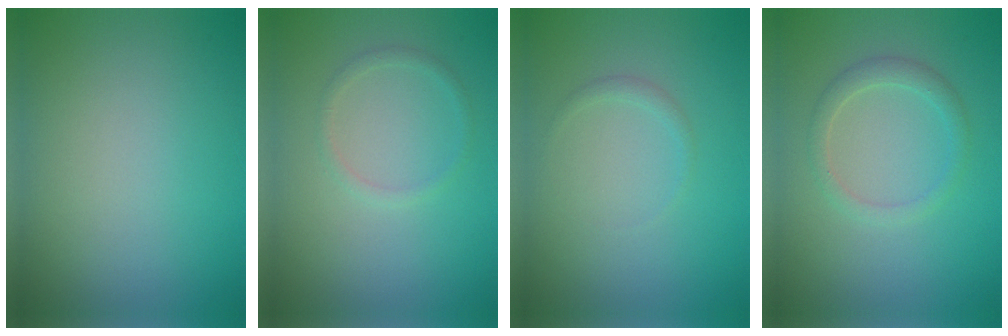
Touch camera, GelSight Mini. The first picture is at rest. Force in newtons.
{"total": 1.0, "press": 1.0, "slide": 0.0}
{"total": 0.7, "press": 0.7, "slide": 0.0}
{"total": 1.8, "press": 1.8, "slide": 0.1}